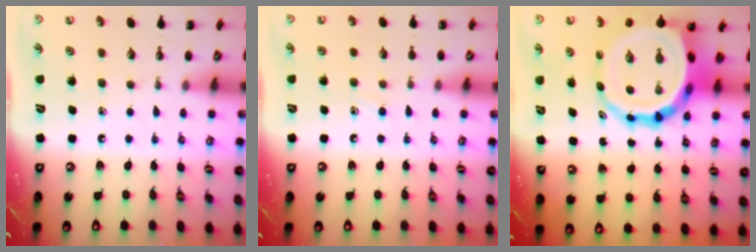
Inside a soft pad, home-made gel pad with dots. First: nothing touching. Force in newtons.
{"total": 6.2, "press": 5.8, "slide": 2.4}
{"total": 15.3, "press": 14.8, "slide": 3.9}